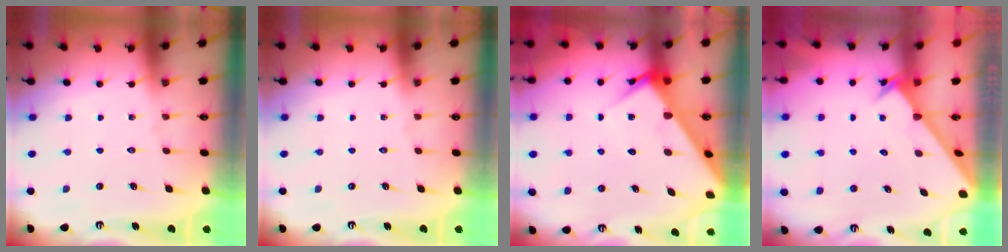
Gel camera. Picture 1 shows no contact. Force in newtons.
{"total": 0.0}
{"total": 6.9, "press": 6.9, "slide": 0.5}
{"total": 2.5, "press": 2.5, "slide": 0.2}